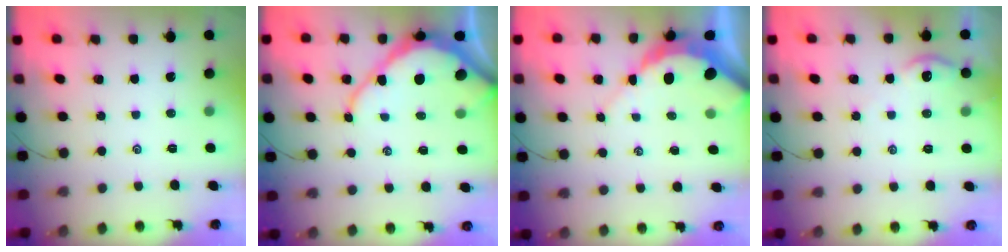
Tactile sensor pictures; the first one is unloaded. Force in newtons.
{"total": 10.2, "press": 10.1, "slide": 1.1}
{"total": 7.9, "press": 7.8, "slide": 0.9}
{"total": 1.7, "press": 1.7, "slide": 0.4}